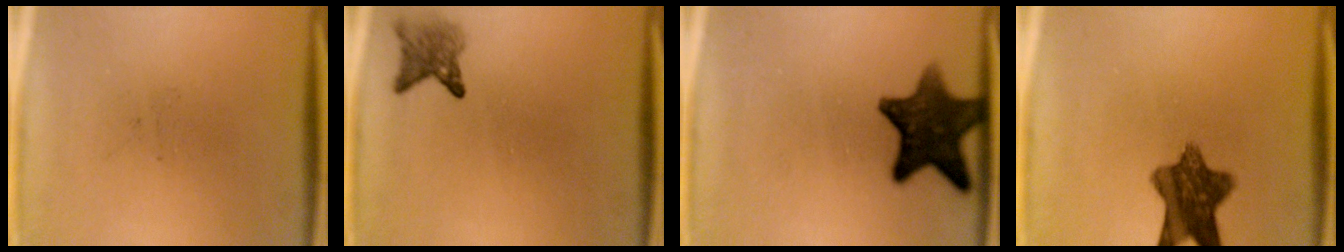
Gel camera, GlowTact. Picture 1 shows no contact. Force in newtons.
{"total": 2.7}
{"total": 12.2}
{"total": 9.1}